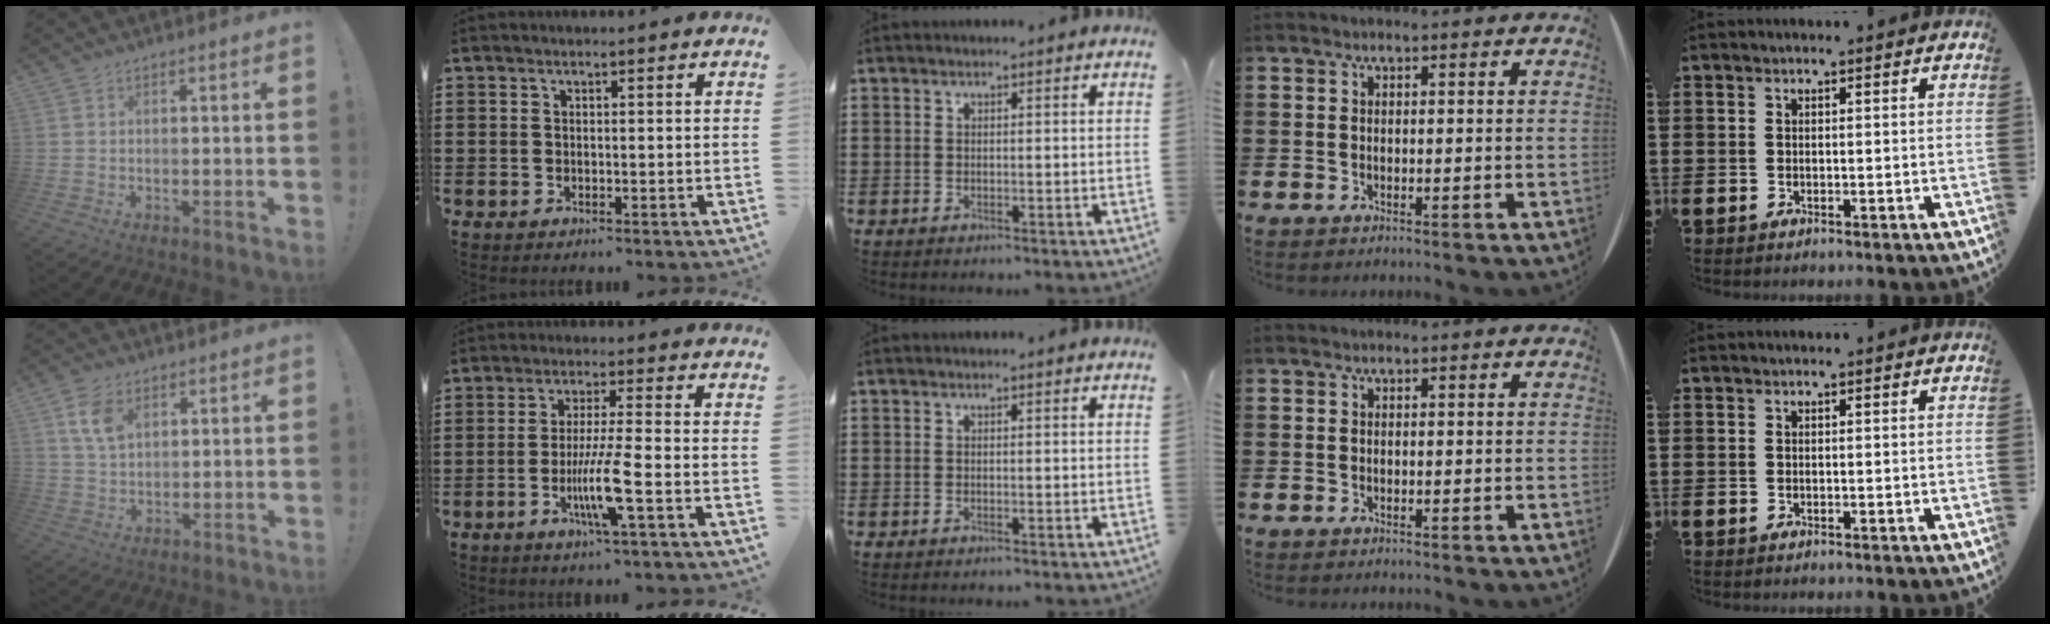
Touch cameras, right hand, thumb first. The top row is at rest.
{"thumb": {"total": 7.4, "force": [3.3, 4.5, 4.9], "torque": [-0.076, -0.009, 0.062]}, "index": {"total": 8.0, "force": [-2.8, 0.1, 7.5], "torque": [-0.152, -0.020, -0.055]}}